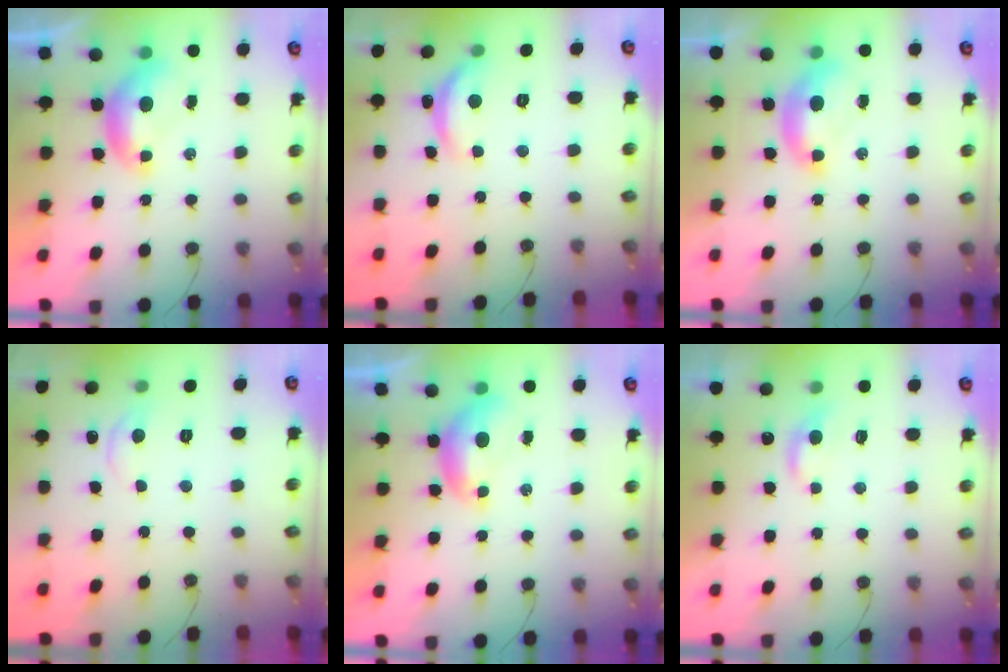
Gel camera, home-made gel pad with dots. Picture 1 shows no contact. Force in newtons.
{"total": 6.8, "press": 6.8, "slide": 0.7}
{"total": 1.6, "press": 1.5, "slide": 0.6}
{"total": 0.8, "press": 0.5, "slide": 0.6}
{"total": 1.0, "press": 0.4, "slide": 0.9}
{"total": 1.4, "press": 1.2, "slide": 0.5}